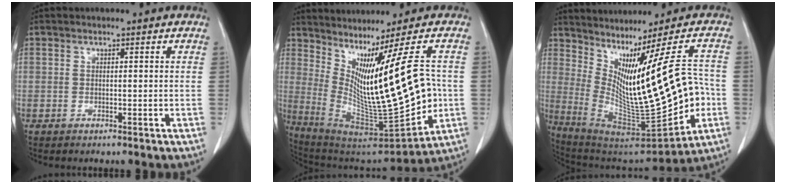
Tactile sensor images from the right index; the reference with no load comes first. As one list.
[{"total": 19.2, "force": [1.5, 2.0, 19.0], "torque": [-0.321, -0.020, 0.044]}, {"total": 22.2, "force": [-0.4, 3.9, 21.9], "torque": [-0.356, -0.004, 0.015]}]